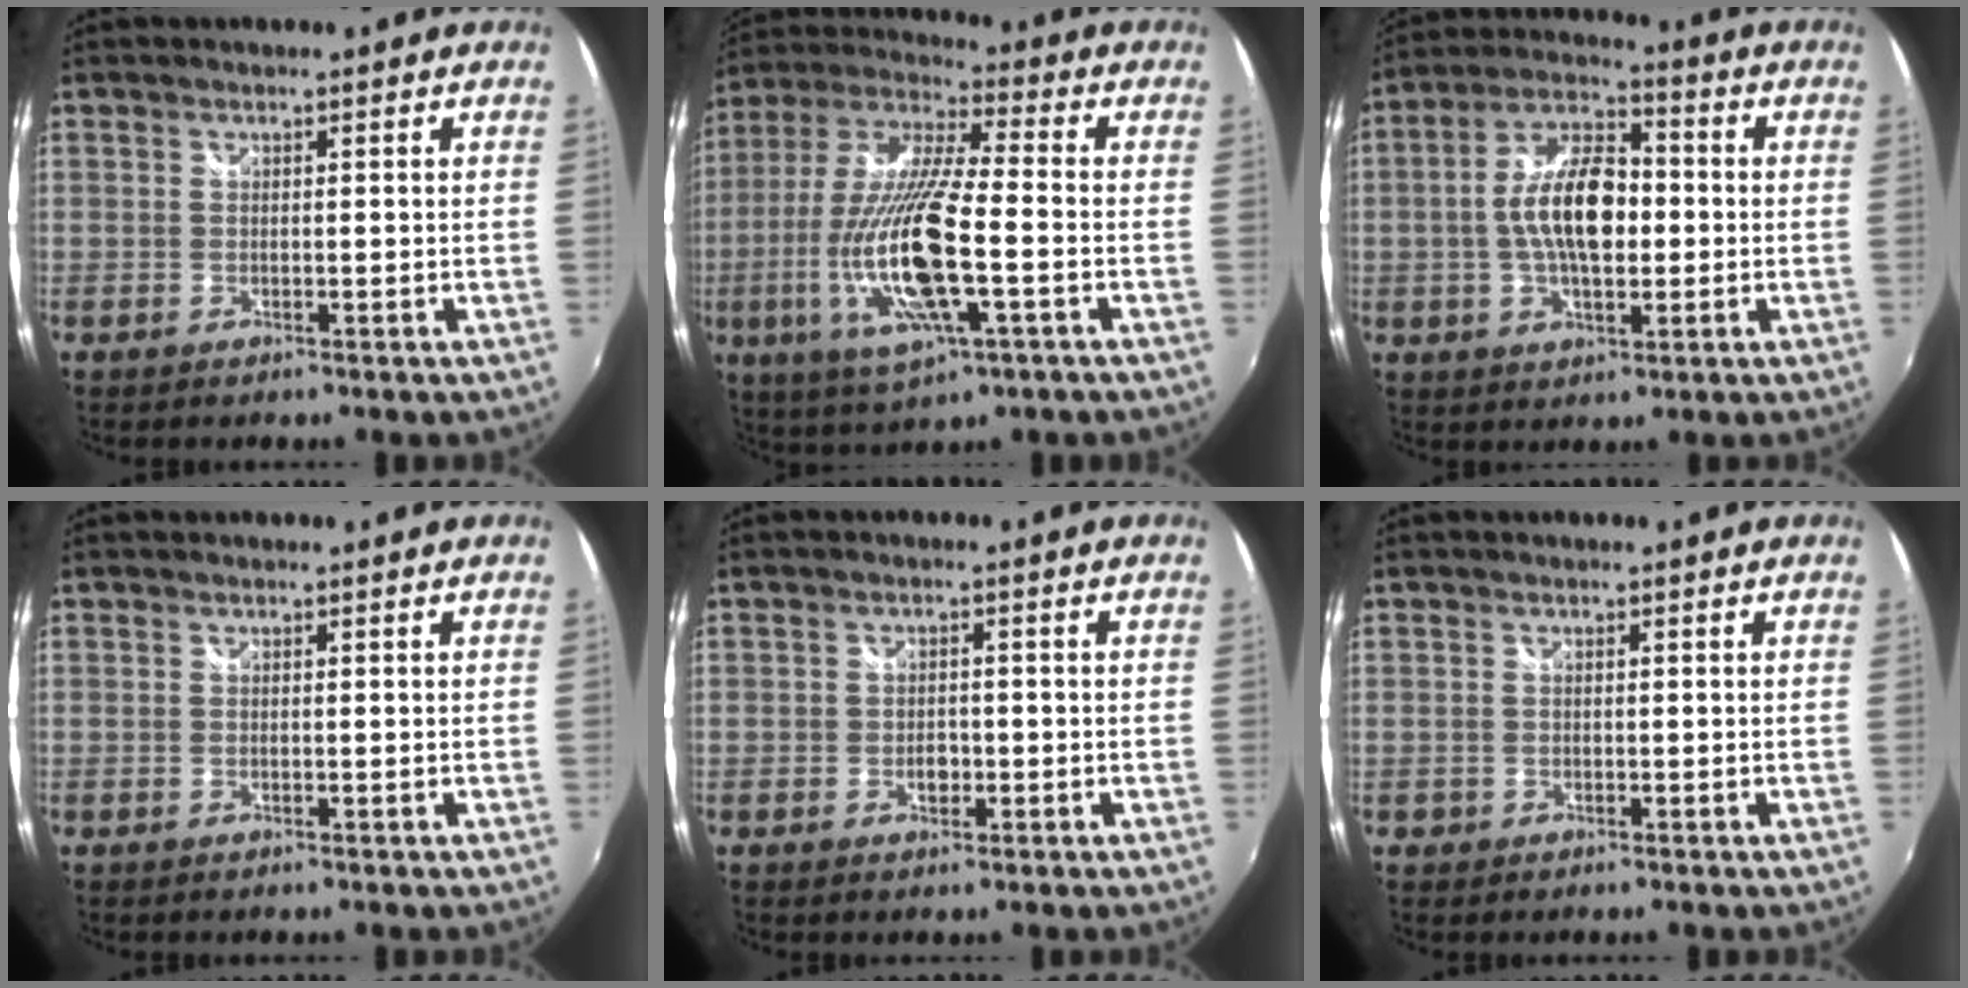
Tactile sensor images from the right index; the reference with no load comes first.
{"total": 20.6, "force": [-5.1, 5.1, 19.3], "torque": [-0.381, -0.028, -0.093]}
{"total": 12.9, "force": [-0.8, 6.1, 11.4], "torque": [-0.220, 0.014, -0.018]}
{"total": 0.0}
{"total": 2.3, "force": [-0.7, 1.8, 1.3], "torque": [-0.021, 0.001, -0.014]}
{"total": 1.2, "force": [-0.3, 1.1, 0.1], "torque": [-0.004, 0.001, -0.002]}